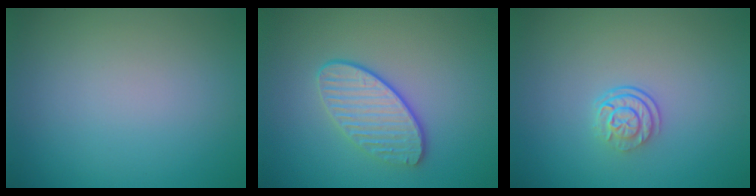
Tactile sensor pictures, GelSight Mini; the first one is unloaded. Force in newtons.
{"total": 3.5, "press": 3.2, "slide": 1.4}
{"total": 2.6, "press": 1.8, "slide": 1.9}